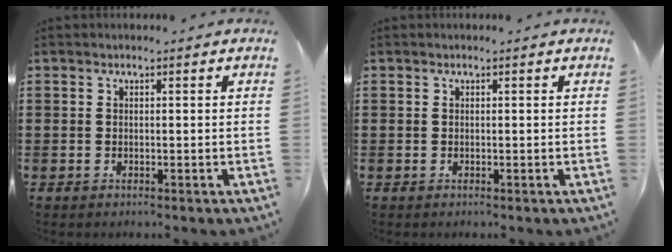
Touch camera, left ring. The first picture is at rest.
{"total": 0.0}